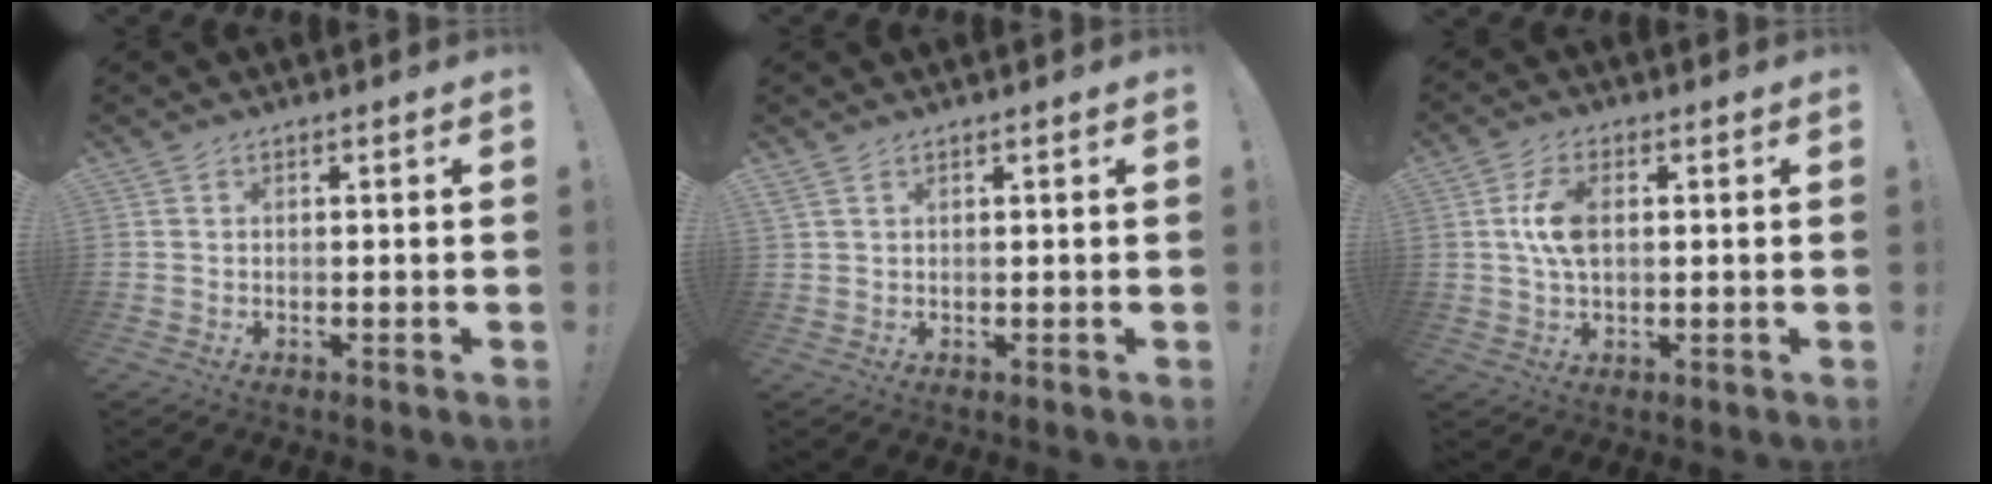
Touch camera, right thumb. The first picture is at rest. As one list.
[{"total": 1.2, "force": [0.7, 0.3, 0.9], "torque": [-0.020, 0.001, 0.014]}, {"total": 7.9, "force": [1.0, 4.4, 6.5], "torque": [-0.116, 0.002, 0.016]}]